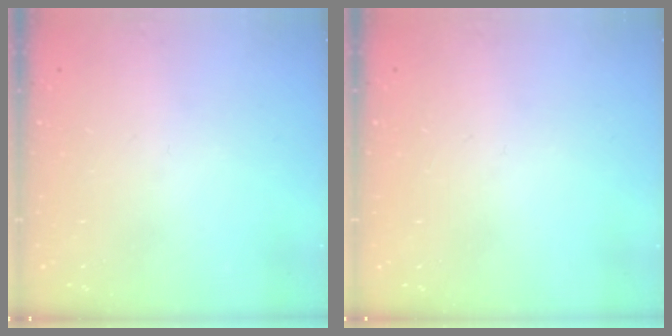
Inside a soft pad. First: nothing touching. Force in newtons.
{"total": 0.0}